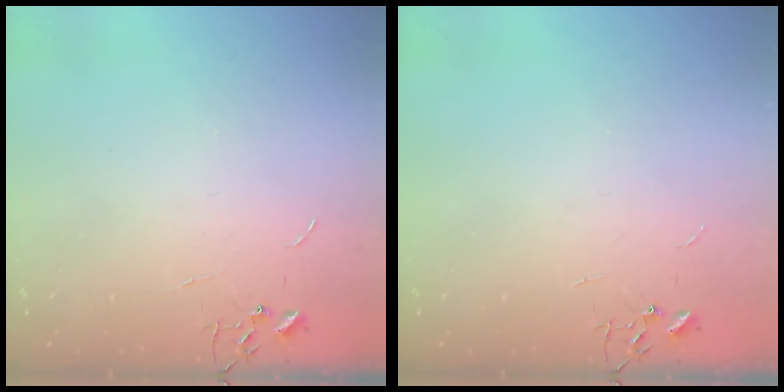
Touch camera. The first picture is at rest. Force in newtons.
{"total": 0.0}